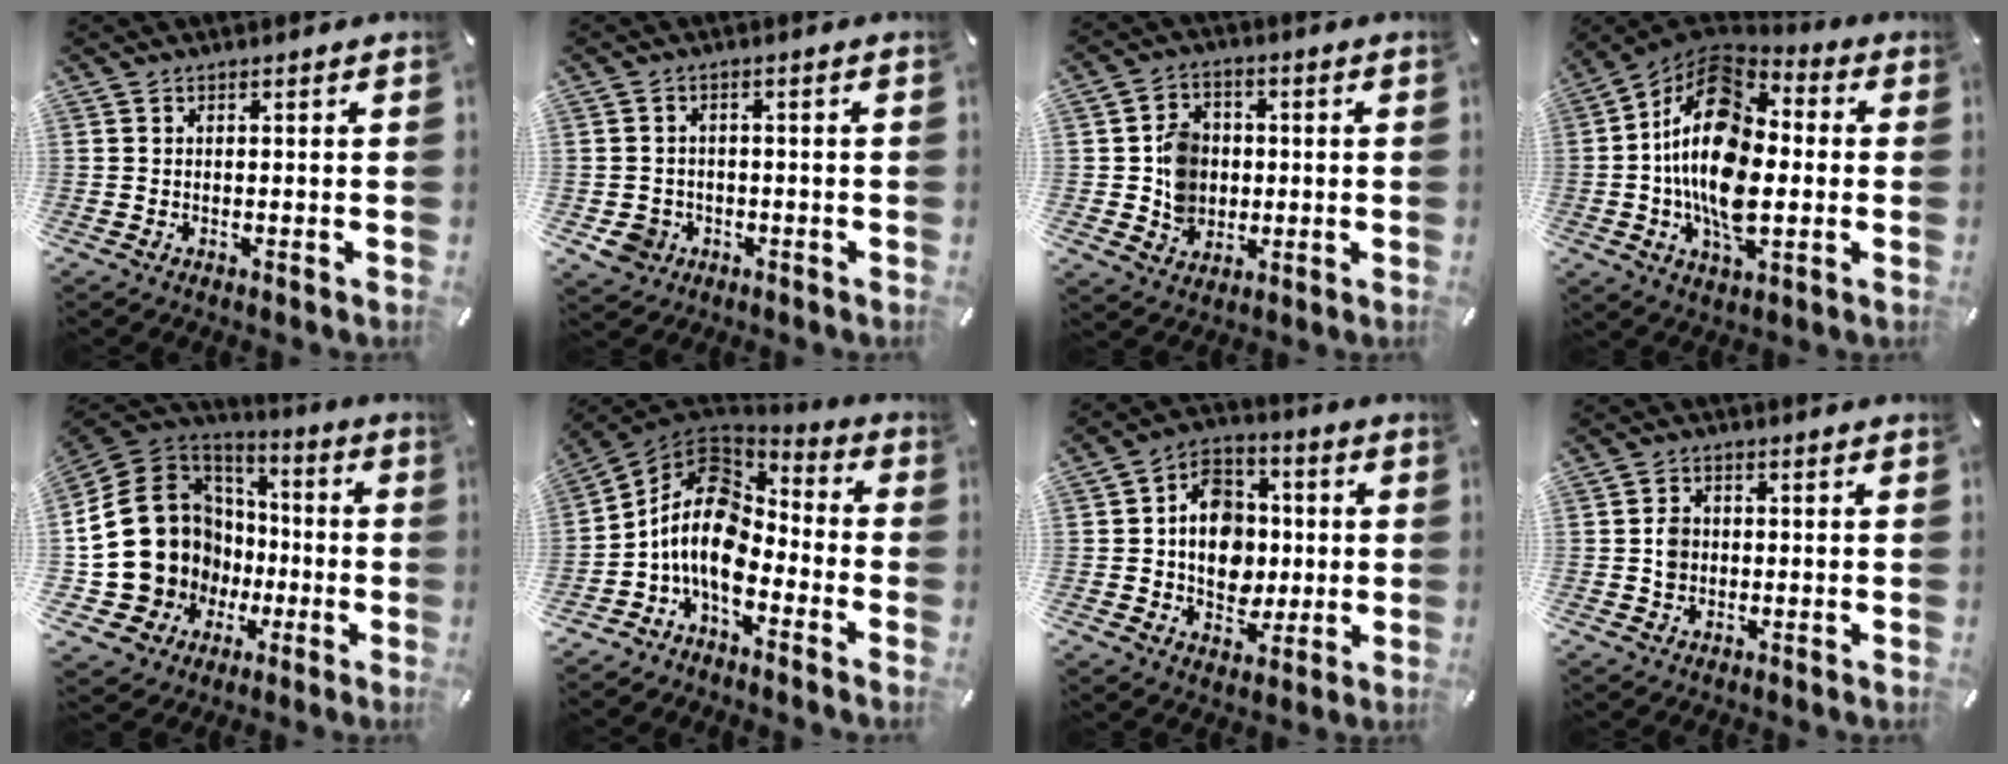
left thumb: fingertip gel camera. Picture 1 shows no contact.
{"total": 5.2, "force": [-1.9, 4.5, 1.6], "torque": [-0.046, 0.006, -0.036]}
{"total": 8.7, "force": [-0.2, 8.0, 3.6], "torque": [-0.069, 0.013, 0.000]}
{"total": 20.1, "force": [-1.0, 12.6, 15.7], "torque": [-0.318, 0.001, -0.025]}
{"total": 21.5, "force": [-1.9, 19.8, 8.1], "torque": [-0.182, -0.021, 0.018]}
{"total": 13.8, "force": [-4.0, 9.2, 9.4], "torque": [-0.207, 0.019, -0.074]}
{"total": 12.9, "force": [-0.8, 11.0, 6.7], "torque": [-0.108, 0.018, -0.010]}
{"total": 3.7, "force": [-0.4, 3.2, 1.7], "torque": [-0.032, 0.007, -0.007]}